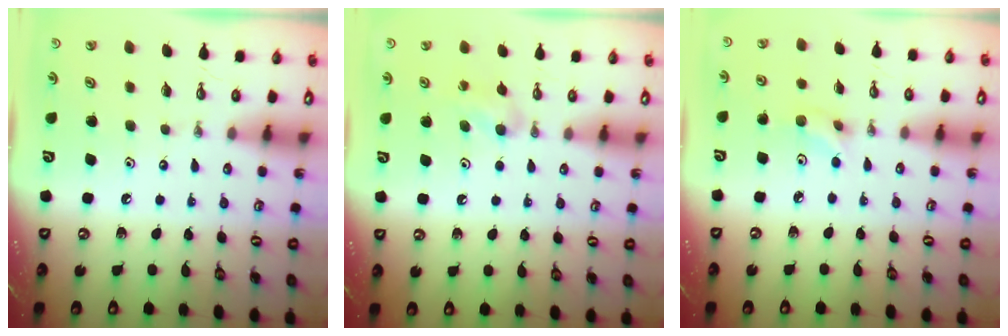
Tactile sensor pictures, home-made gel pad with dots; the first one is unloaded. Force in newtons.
{"total": 7.7, "press": 3.9, "slide": 6.6}
{"total": 5.0, "press": 4.9, "slide": 1.0}